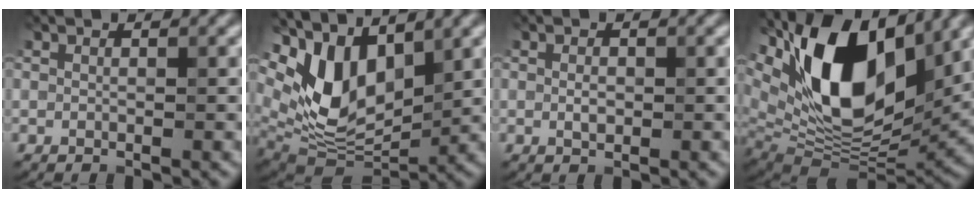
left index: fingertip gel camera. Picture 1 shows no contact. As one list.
[{"total": 8.9, "force": [3.4, 5.1, 6.5], "torque": [-0.130, -0.014, 0.065]}, {"total": 1.1, "force": [0.0, 0.7, 0.9], "torque": [-0.016, -0.003, -0.001]}, {"total": 15.2, "force": [5.8, 7.6, 11.9], "torque": [-0.205, 0.007, 0.097]}]